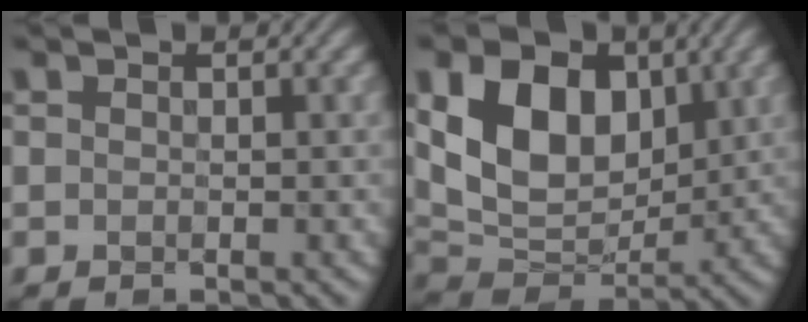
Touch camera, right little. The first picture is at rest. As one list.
[{"total": 9.4, "force": [2.0, 6.5, 6.4], "torque": [-0.132, -0.008, 0.036]}]